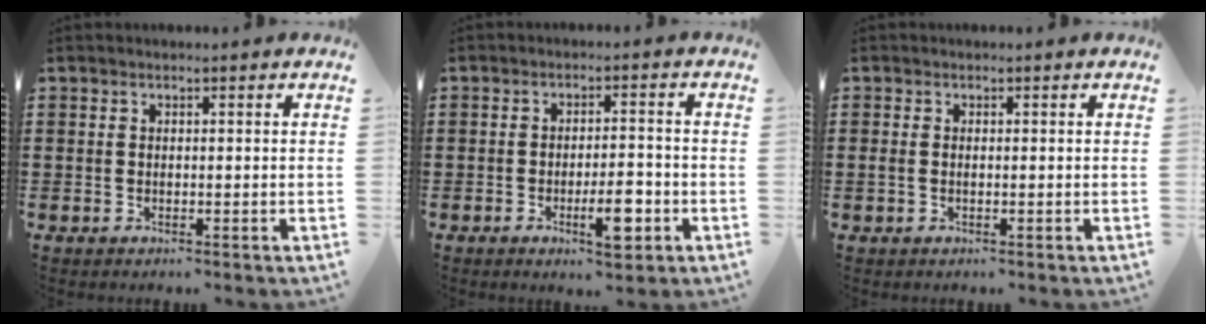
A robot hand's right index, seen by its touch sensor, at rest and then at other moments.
{"total": 5.9, "force": [-2.5, 1.7, 5.1], "torque": [-0.086, 0.000, -0.042]}
{"total": 0.6, "force": [-0.3, 0.0, 0.6], "torque": [-0.013, -0.004, -0.005]}